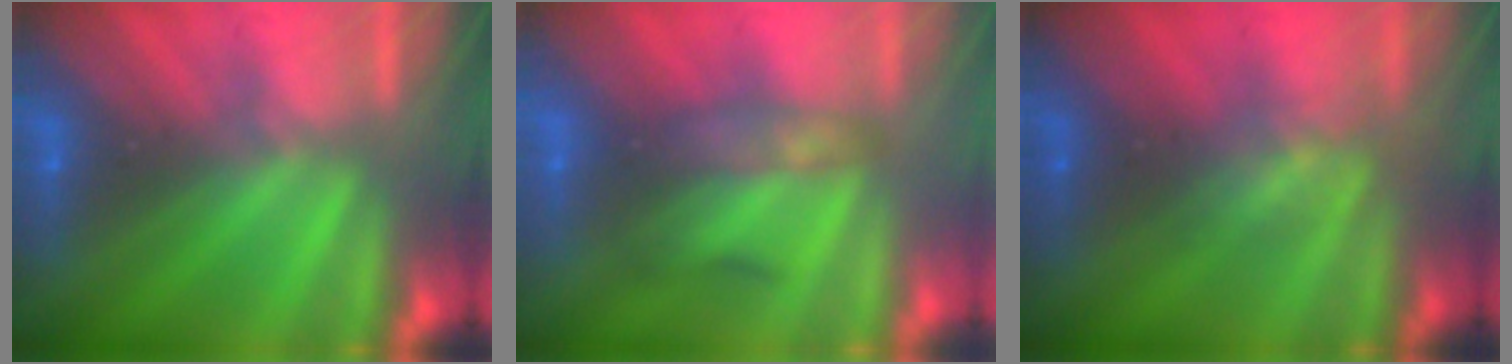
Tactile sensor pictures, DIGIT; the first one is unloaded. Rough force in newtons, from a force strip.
{"total": 2.2}
{"total": 2.7}